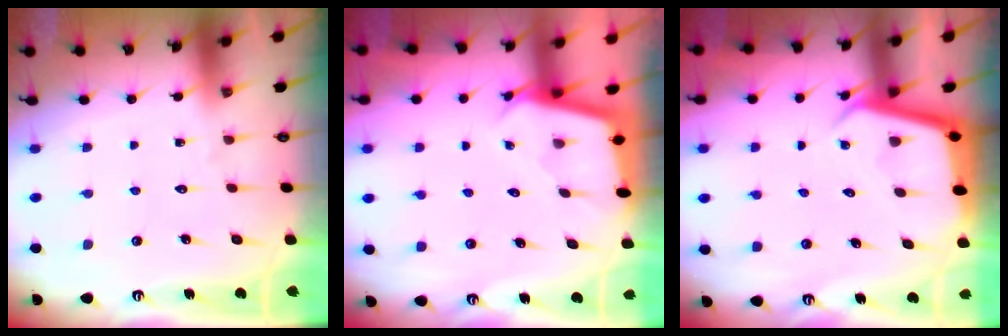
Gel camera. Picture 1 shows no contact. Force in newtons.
{"total": 2.4, "press": 2.4, "slide": 0.1}
{"total": 3.8, "press": 3.8, "slide": 0.2}